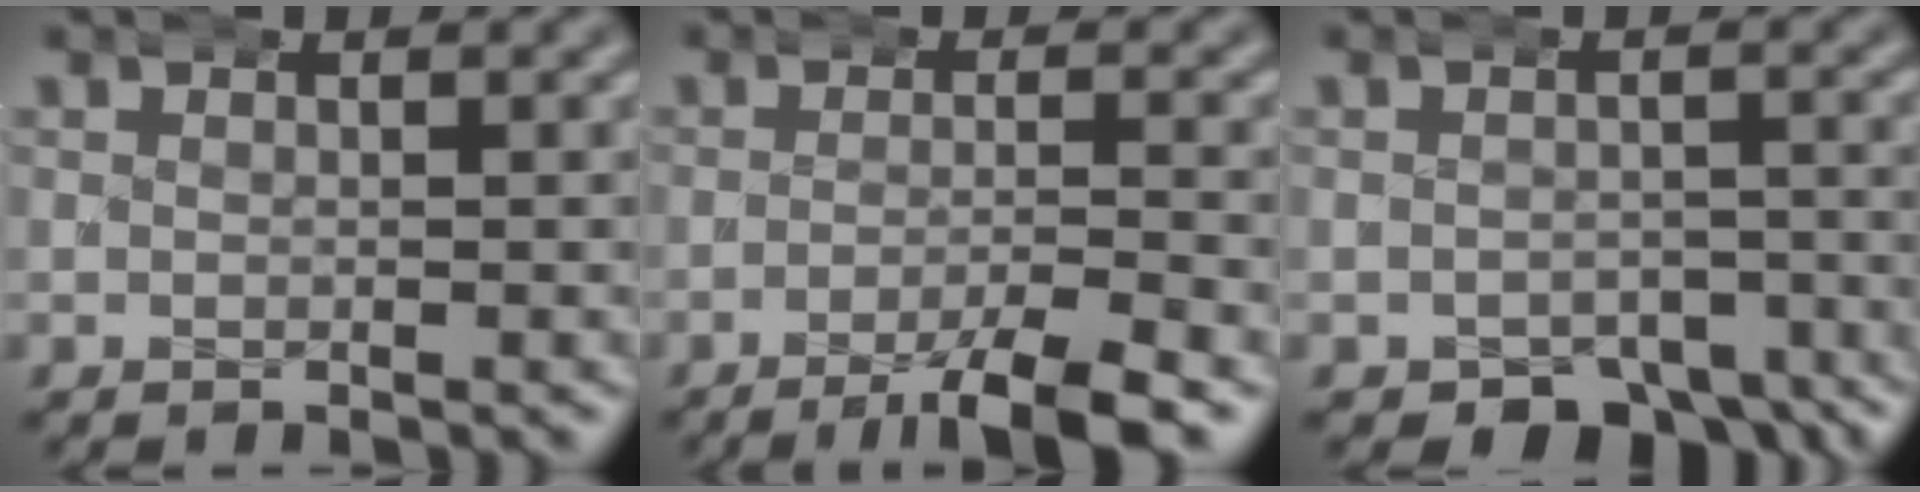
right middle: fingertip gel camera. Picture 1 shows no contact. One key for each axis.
{"total": 5.2, "fx": -3.5, "fy": 0.4, "fz": 3.8, "tx": -0.056, "ty": -0.005, "tz": -0.059}
{"total": 7.1, "fx": -5.4, "fy": 3.7, "fz": 2.6, "tx": -0.018, "ty": -0.014, "tz": -0.082}